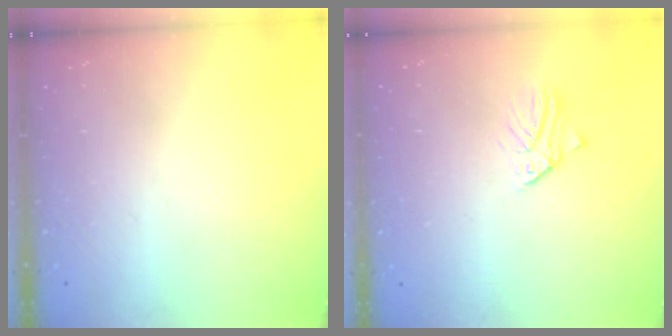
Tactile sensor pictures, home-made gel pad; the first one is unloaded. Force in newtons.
{"total": 0.0}